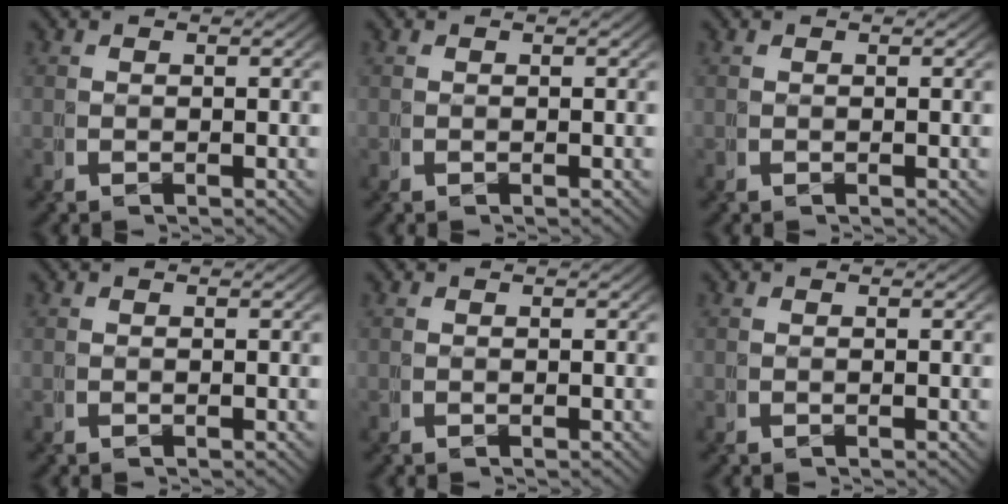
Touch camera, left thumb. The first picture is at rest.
{"total": 0.0}
{"total": 0.0}
{"total": 0.0}
{"total": 0.0}
{"total": 0.0}